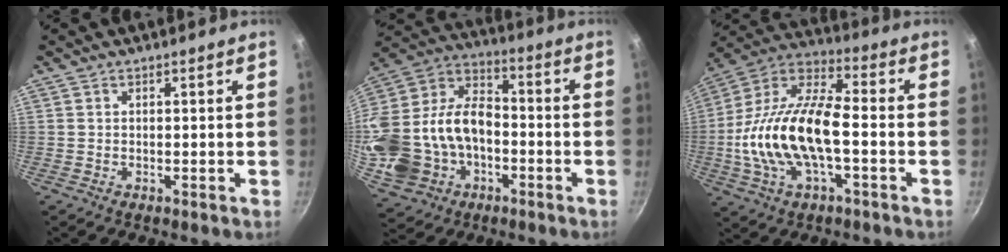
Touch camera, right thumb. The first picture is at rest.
{"total": 24.7, "force": [-5.0, 17.9, 16.3], "torque": [-0.328, 0.057, -0.077]}
{"total": 20.5, "force": [-3.3, 9.2, 18.1], "torque": [-0.340, 0.040, -0.074]}